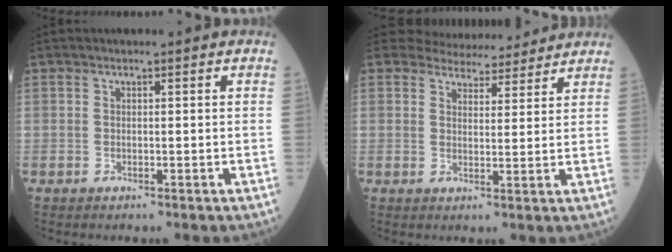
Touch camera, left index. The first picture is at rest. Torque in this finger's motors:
{"motor_torque": [0.28, -0.40, -0.13, -0.04]}